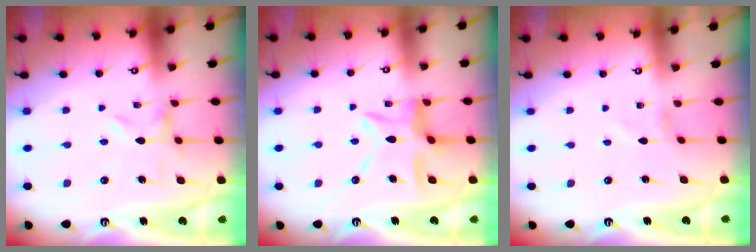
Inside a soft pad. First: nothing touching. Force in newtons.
{"total": 10.9, "press": 10.8, "slide": 1.1}
{"total": 1.4, "press": 1.4, "slide": 0.2}